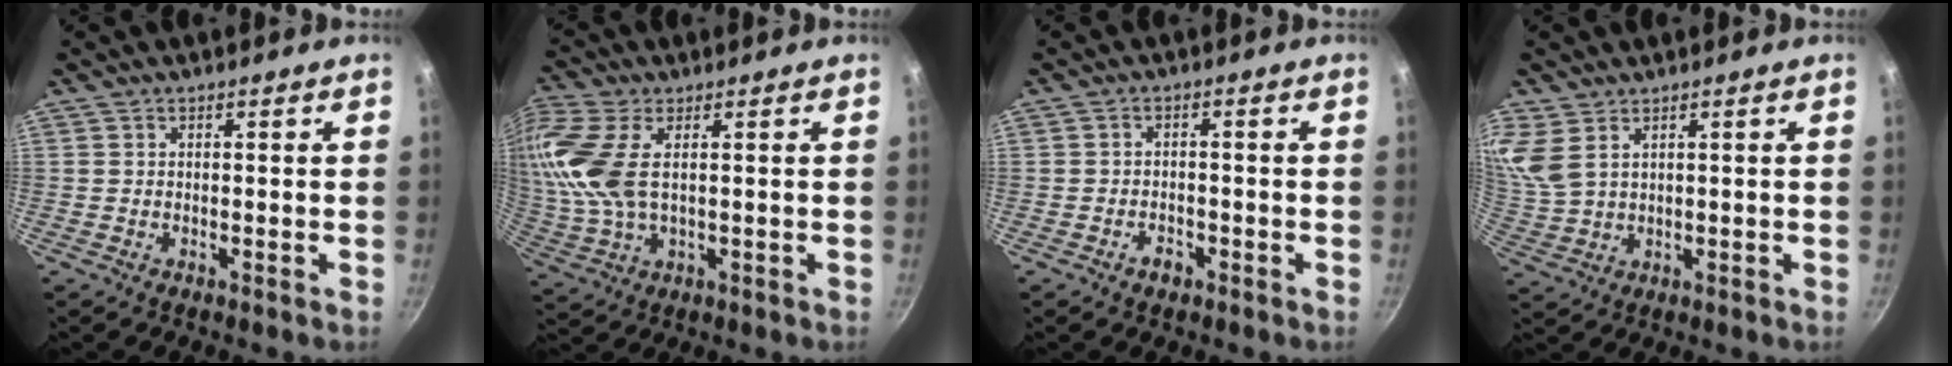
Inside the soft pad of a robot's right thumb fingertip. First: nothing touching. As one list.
[{"total": 11.9, "force": [2.4, 6.0, 10.0], "torque": [-0.221, 0.005, 0.049]}, {"total": 2.6, "force": [-1.6, 1.6, 1.3], "torque": [-0.014, 0.014, -0.025]}, {"total": 5.9, "force": [3.6, 3.0, 3.6], "torque": [-0.070, -0.016, 0.081]}]